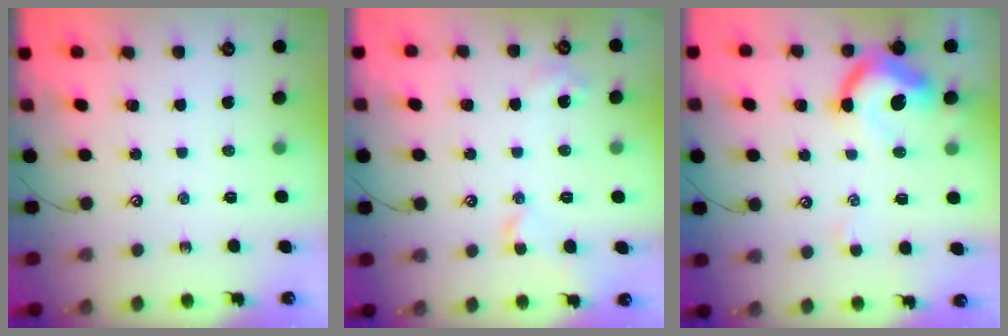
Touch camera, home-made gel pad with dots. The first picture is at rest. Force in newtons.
{"total": 2.1, "press": 2.0, "slide": 0.6}
{"total": 6.5, "press": 6.4, "slide": 1.2}